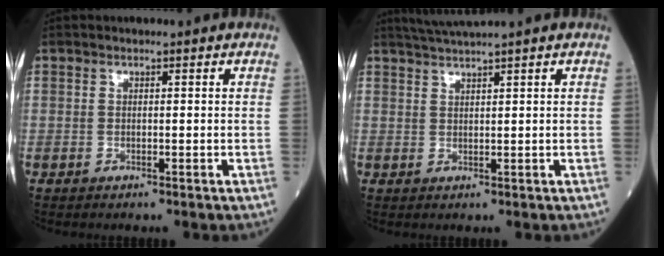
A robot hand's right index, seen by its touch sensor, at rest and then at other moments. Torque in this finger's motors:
{"motor_torque": [-0.09, 0.31, 0.05, 0.02]}